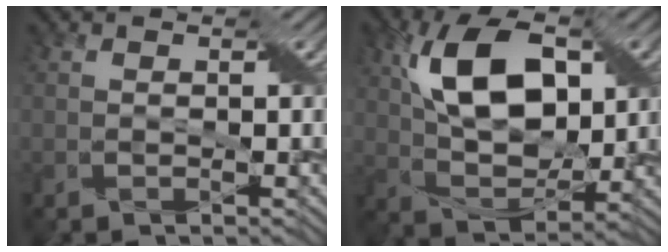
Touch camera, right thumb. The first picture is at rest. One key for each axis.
{"total": 12.2, "fx": 3.6, "fy": 6.9, "fz": 9.4, "tx": -0.183, "ty": 0.011, "tz": 0.064}